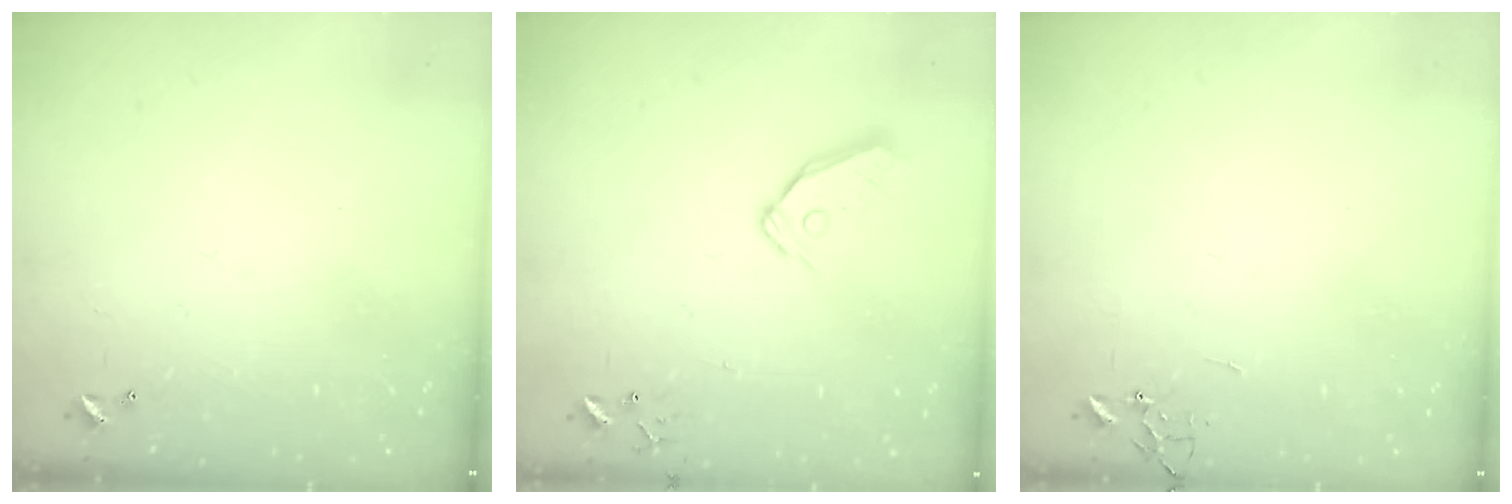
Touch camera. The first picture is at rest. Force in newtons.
{"total": 9.3, "press": 9.2, "slide": 1.2}
{"total": 0.0}